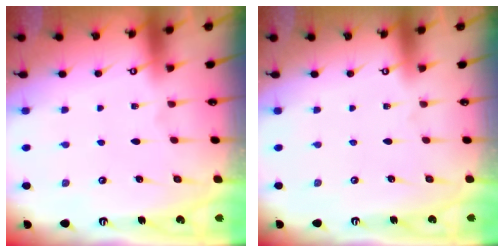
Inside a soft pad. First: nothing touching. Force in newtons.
{"total": 0.0}